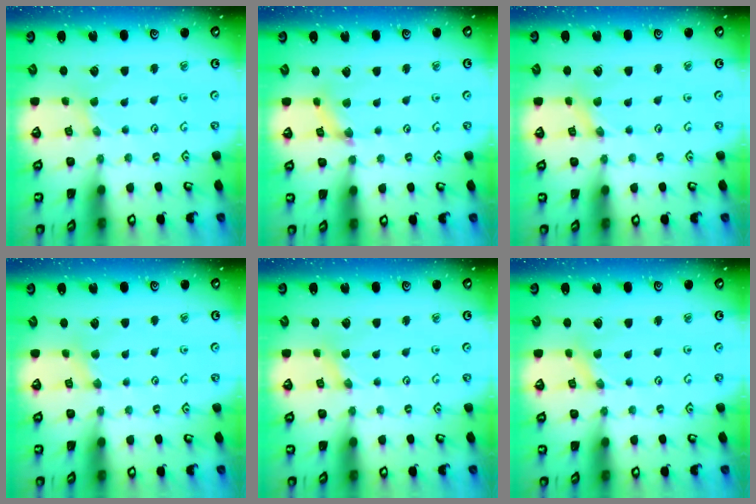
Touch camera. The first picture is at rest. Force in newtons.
{"total": 2.8, "press": 2.8, "slide": 0.3}
{"total": 0.0}
{"total": 1.6, "press": 1.6, "slide": 0.4}
{"total": 0.0}
{"total": 0.0}